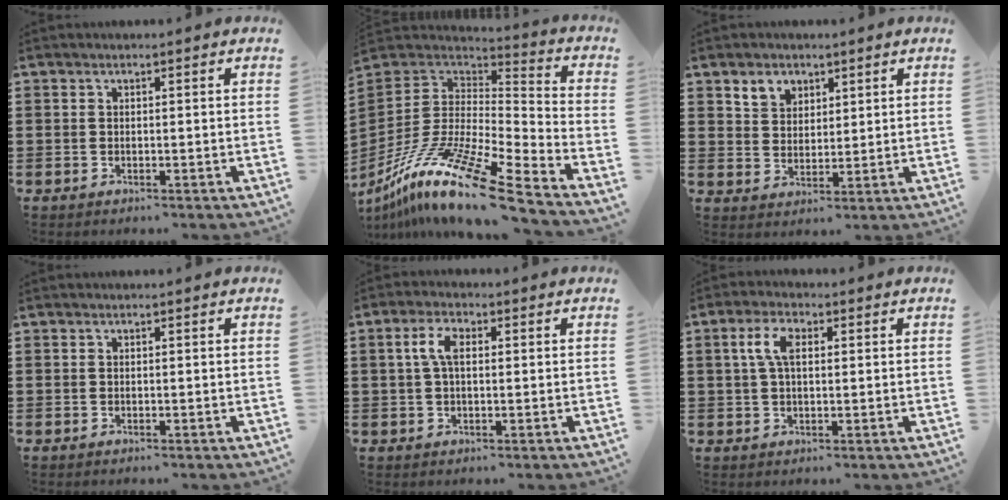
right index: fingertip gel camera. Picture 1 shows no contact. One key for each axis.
{"total": 16.0, "fx": -11.2, "fy": 1.7, "fz": 11.4, "tx": -0.228, "ty": 0.018, "tz": -0.212}
{"total": 3.8, "fx": 2.5, "fy": 2.8, "fz": 0.7, "tx": -0.027, "ty": 0.012, "tz": 0.046}
{"total": 0.0}
{"total": 4.2, "fx": 0.6, "fy": 1.9, "fz": 3.7, "tx": -0.084, "ty": 0.009, "tz": 0.006}
{"total": 4.9, "fx": 1.1, "fy": 2.3, "fz": 4.2, "tx": -0.089, "ty": 0.013, "tz": 0.017}